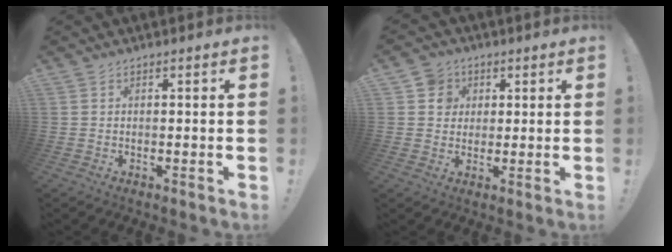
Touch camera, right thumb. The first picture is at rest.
{"total": 6.3, "force": [1.7, 5.8, 1.4], "torque": [-0.019, -0.004, 0.033]}